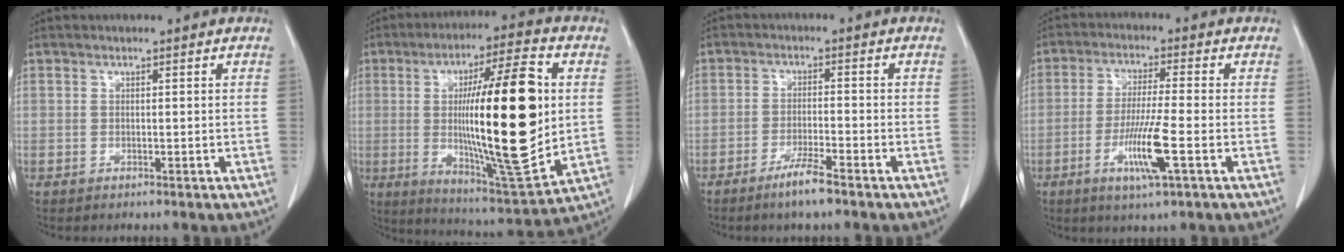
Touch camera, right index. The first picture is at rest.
{"total": 22.8, "force": [1.7, 3.1, 22.6], "torque": [-0.368, -0.005, 0.026]}
{"total": 4.6, "force": [-3.3, 0.0, 3.2], "torque": [-0.062, -0.007, -0.063]}
{"total": 8.4, "force": [-3.0, -0.2, 7.9], "torque": [-0.152, -0.016, -0.056]}